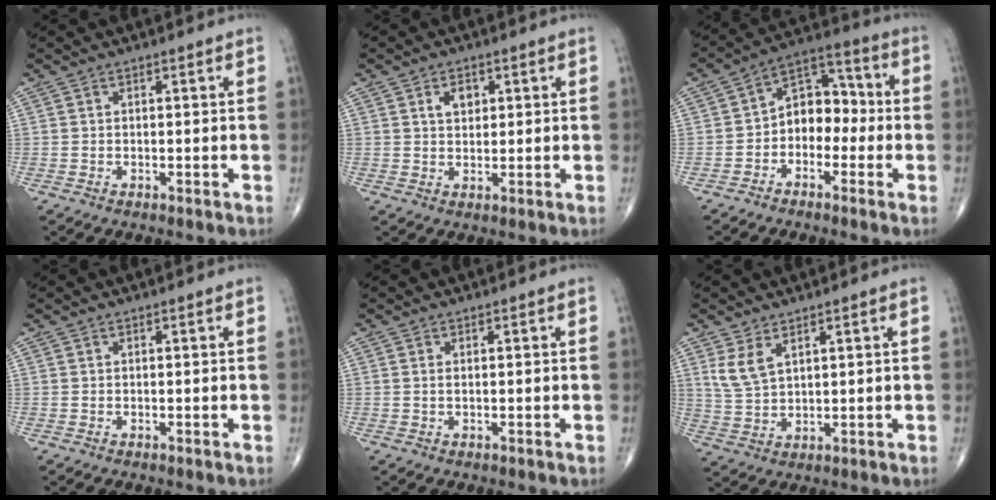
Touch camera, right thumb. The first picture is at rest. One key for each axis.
{"total": 3.5, "fx": 1.3, "fy": 2.4, "fz": 2.2, "tx": -0.023, "ty": -0.005, "tz": 0.021}
{"total": 9.6, "fx": -1.6, "fy": 6.9, "fz": 6.5, "tx": -0.063, "ty": 0.045, "tz": -0.044}
{"total": 0.0}
{"total": 0.7, "fx": 0.1, "fy": 0.2, "fz": 0.6, "tx": -0.019, "ty": 0.001, "tz": 0.004}
{"total": 5.1, "fx": 2.8, "fy": 2.5, "fz": 3.5, "tx": -0.071, "ty": -0.013, "tz": 0.065}